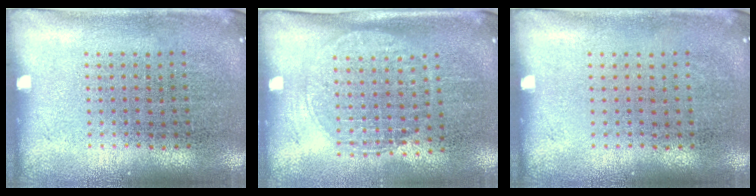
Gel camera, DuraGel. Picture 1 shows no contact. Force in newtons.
{"total": 1.5, "press": 1.3, "slide": 0.8}
{"total": 0.0}